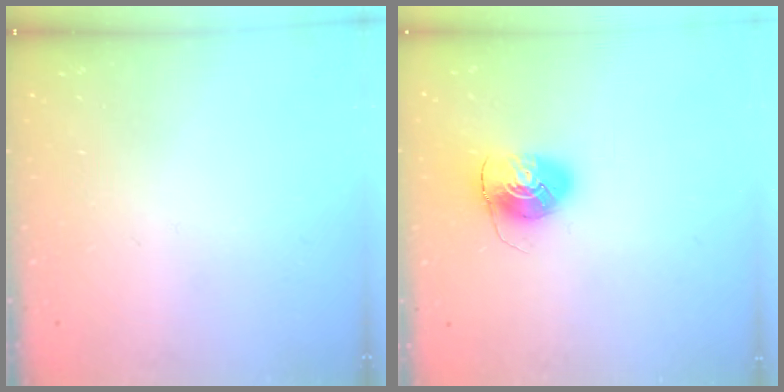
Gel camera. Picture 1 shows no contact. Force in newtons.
{"total": 8.5, "press": 8.5, "slide": 0.1}